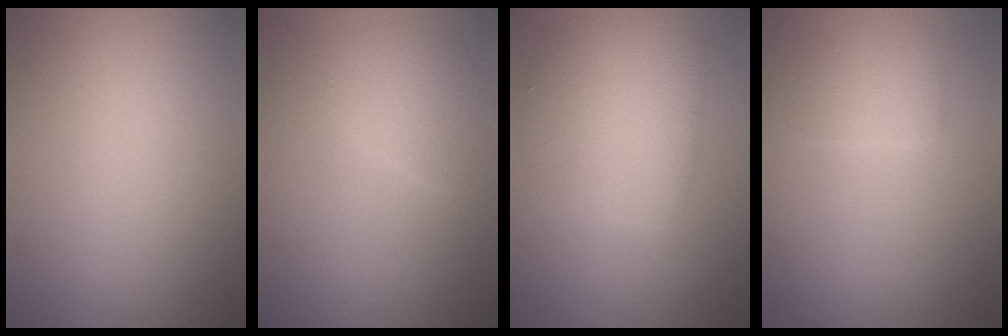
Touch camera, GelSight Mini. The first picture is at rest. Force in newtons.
{"total": 2.1, "press": 2.1, "slide": 0.0}
{"total": 4.6, "press": 4.6, "slide": 0.1}
{"total": 1.6, "press": 1.6, "slide": 0.3}